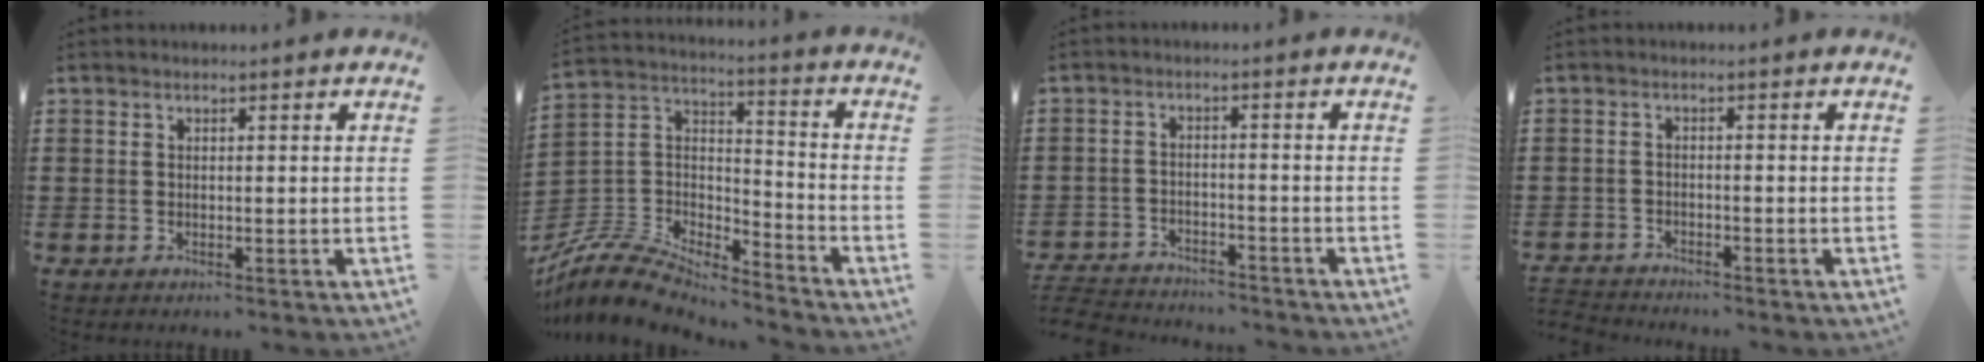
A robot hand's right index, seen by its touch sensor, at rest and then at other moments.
{"total": 8.7, "force": [-8.0, 2.2, 2.3], "torque": [-0.068, 0.000, -0.164]}
{"total": 4.4, "force": [-4.3, 0.4, 0.4], "torque": [-0.024, -0.005, -0.094]}
{"total": 1.9, "force": [-1.9, 0.1, -0.2], "torque": [-0.005, -0.002, -0.043]}